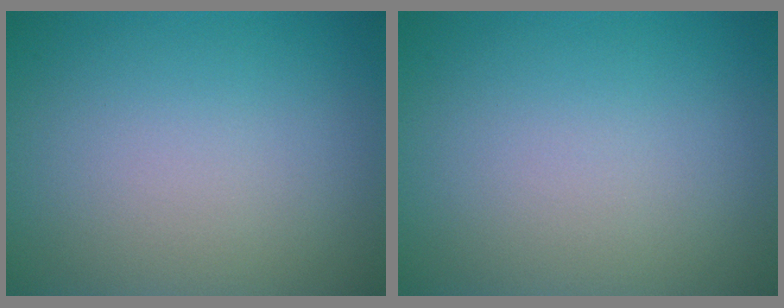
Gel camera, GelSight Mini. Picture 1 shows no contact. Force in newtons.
{"total": 0.0}